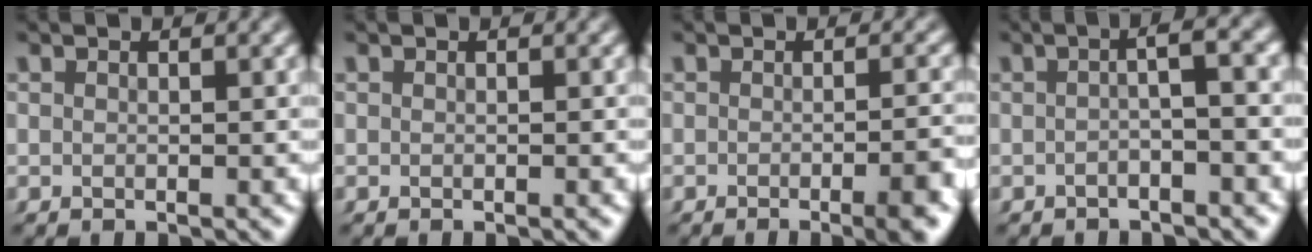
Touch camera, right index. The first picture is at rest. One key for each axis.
{"total": 0.0}
{"total": 3.8, "fx": -1.9, "fy": 0.6, "fz": 3.2, "tx": -0.032, "ty": 0.006, "tz": -0.038}
{"total": 2.7, "fx": -0.4, "fy": 0.2, "fz": 2.7, "tx": -0.030, "ty": 0.014, "tz": -0.013}